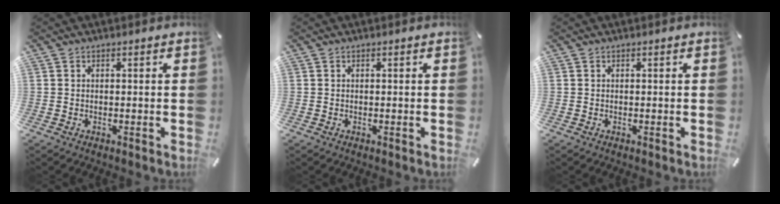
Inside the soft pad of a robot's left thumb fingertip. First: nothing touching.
{"total": 0.0}
{"total": 0.0}